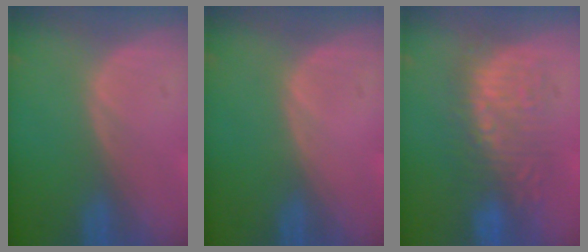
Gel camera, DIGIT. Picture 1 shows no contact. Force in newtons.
{"total": 0.0}
{"total": 8.6, "press": 8.5, "slide": 1.5}